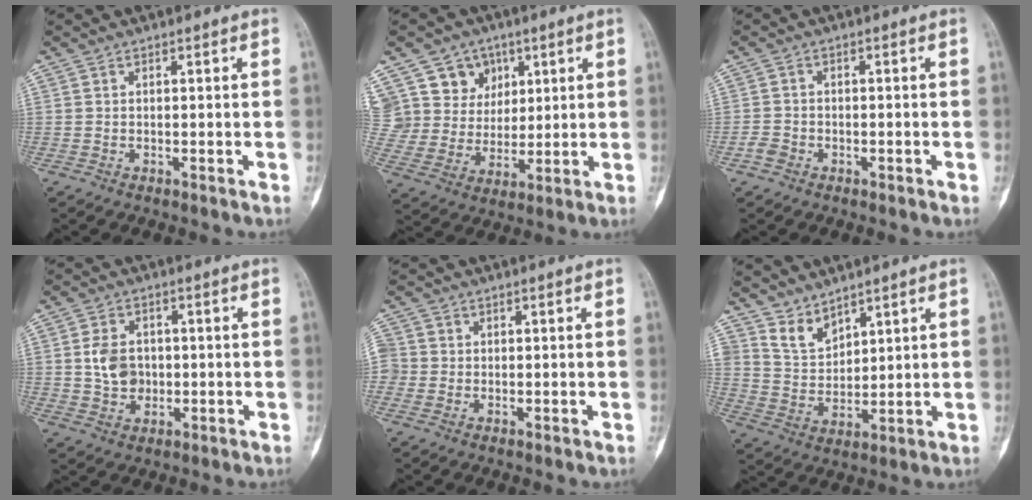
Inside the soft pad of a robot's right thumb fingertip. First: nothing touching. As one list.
[{"total": 14.1, "force": [6.6, 11.6, 4.4], "torque": [-0.042, -0.009, 0.132]}, {"total": 2.3, "force": [-1.3, 1.8, 0.7], "torque": [-0.005, 0.009, -0.030]}, {"total": 6.7, "force": [-0.1, 5.4, 4.0], "torque": [-0.047, 0.003, 0.001]}, {"total": 4.0, "force": [0.0, 3.9, 0.7], "torque": [0.002, 0.007, -0.006]}, {"total": 6.0, "force": [4.8, 3.2, 1.4], "torque": [-0.004, -0.042, 0.108]}]